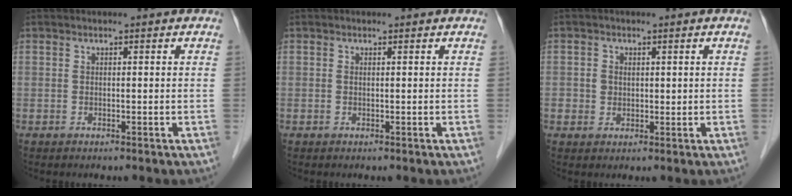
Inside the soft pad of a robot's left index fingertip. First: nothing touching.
{"total": 0.0}
{"total": 2.1, "force": [0.4, 2.0, 0.6], "torque": [-0.010, -0.002, 0.008]}